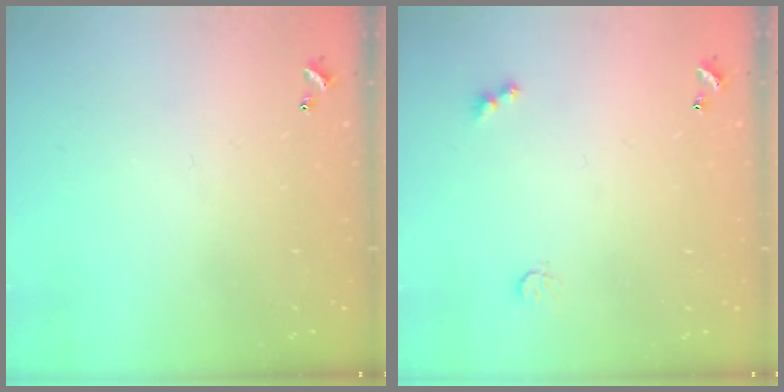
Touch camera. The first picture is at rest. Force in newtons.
{"total": 3.9, "press": 3.8, "slide": 0.8}